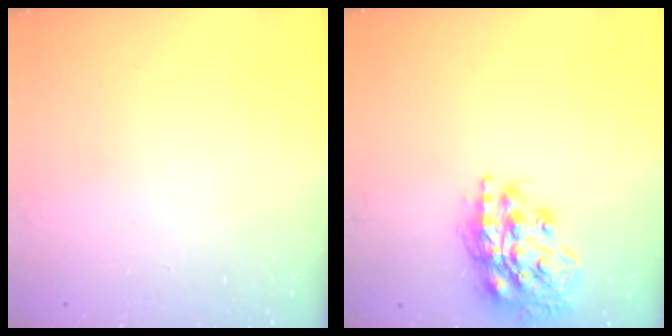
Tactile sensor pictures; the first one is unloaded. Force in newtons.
{"total": 17.0, "press": 16.9, "slide": 2.3}